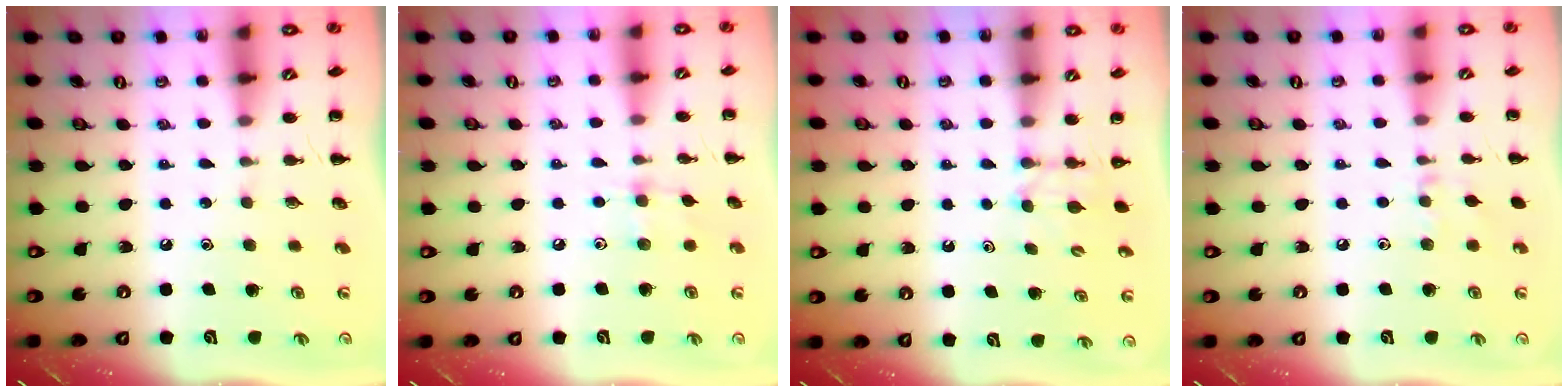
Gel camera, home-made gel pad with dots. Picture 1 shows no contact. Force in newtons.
{"total": 5.3, "press": 5.1, "slide": 1.1}
{"total": 3.3, "press": 3.1, "slide": 1.1}
{"total": 6.5, "press": 6.1, "slide": 2.0}